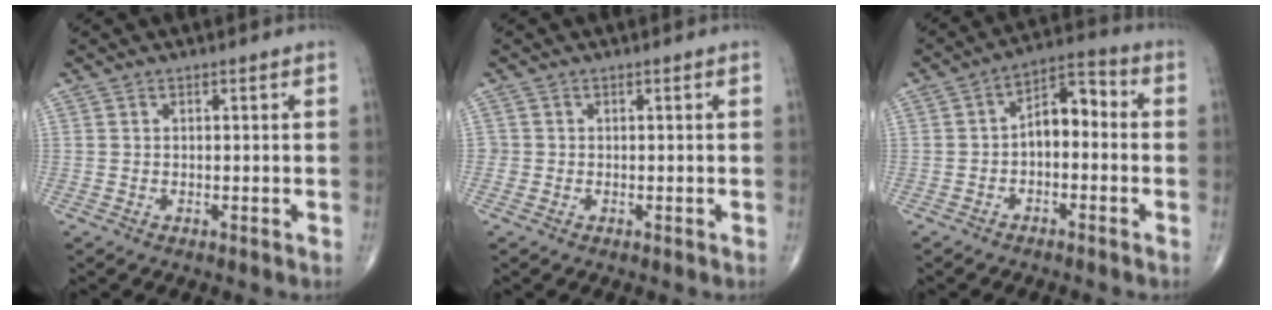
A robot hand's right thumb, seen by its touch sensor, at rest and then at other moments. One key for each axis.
{"total": 1.1, "fx": -0.3, "fy": 1.1, "fz": 0.0, "tx": 0.007, "ty": 0.006, "tz": -0.009}
{"total": 7.7, "fx": -0.9, "fy": 4.6, "fz": 6.1, "tx": -0.077, "ty": 0.041, "tz": -0.029}